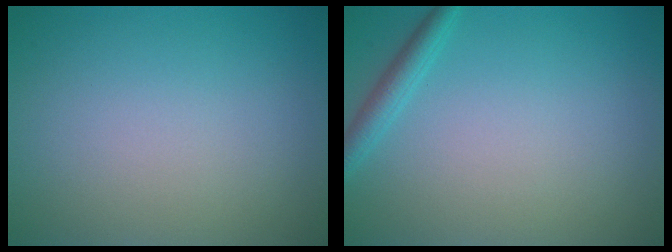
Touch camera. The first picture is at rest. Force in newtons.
{"total": 1.8, "press": 1.8, "slide": 0.1}